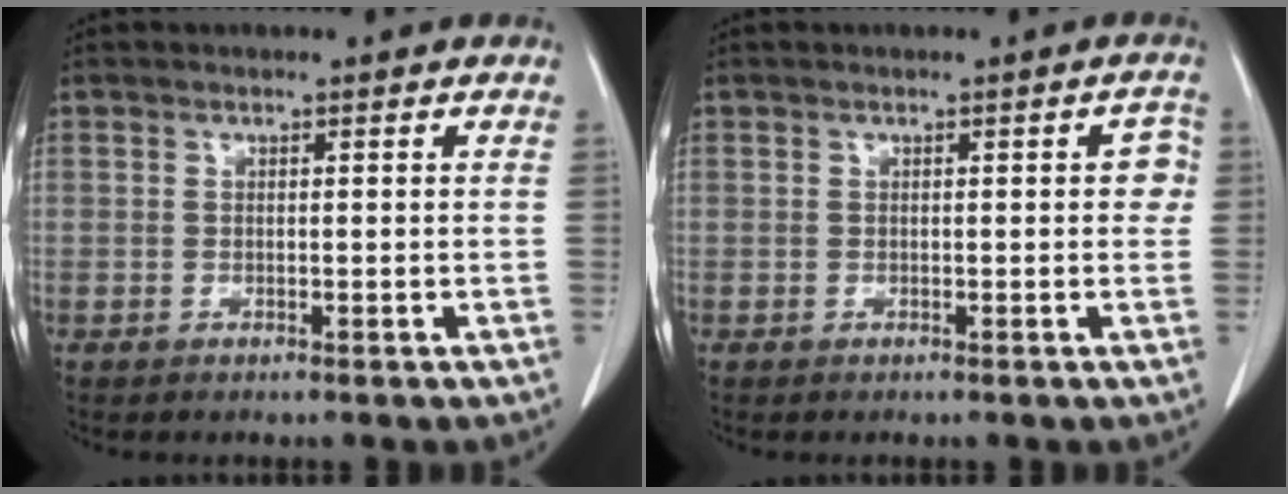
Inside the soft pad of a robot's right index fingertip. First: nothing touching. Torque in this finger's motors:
{"motor_torque": [0.17, 0.10, 0.00, 0.01]}